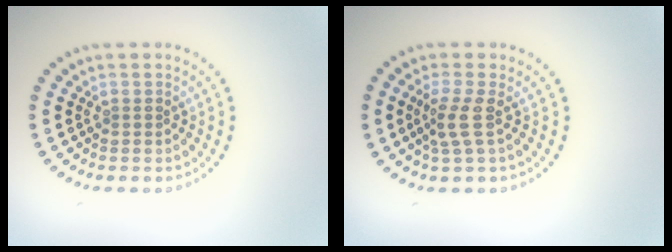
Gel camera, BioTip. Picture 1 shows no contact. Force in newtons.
{"total": 2.3, "press": 1.7, "slide": 1.5}